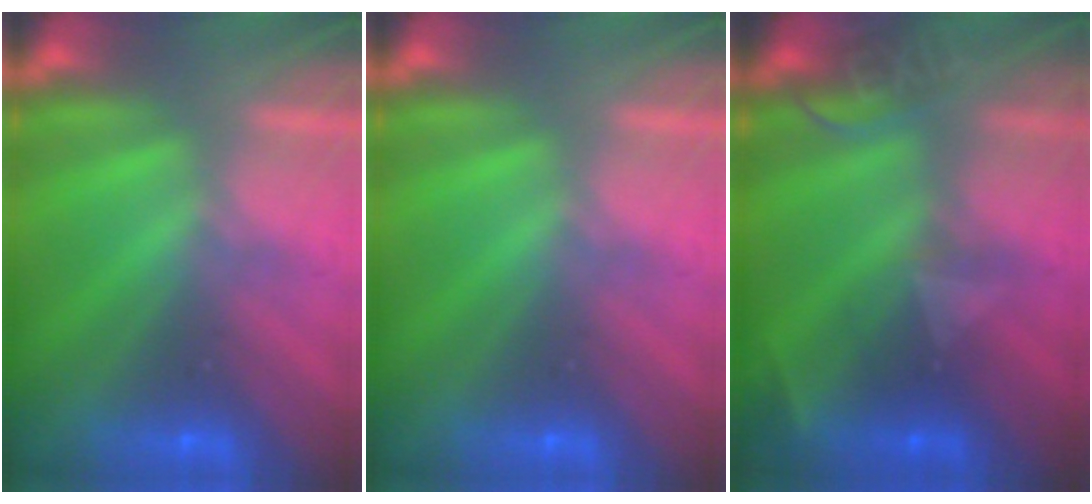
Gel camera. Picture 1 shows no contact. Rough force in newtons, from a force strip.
{"total": 0.0}
{"total": 2.2}